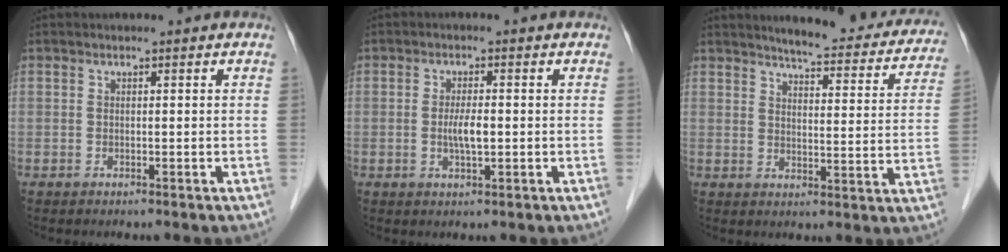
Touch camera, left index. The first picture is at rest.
{"total": 3.1, "force": [-0.3, 0.6, 3.0], "torque": [-0.062, -0.002, -0.005]}
{"total": 17.6, "force": [16.0, 3.1, 6.6], "torque": [-0.065, -0.035, 0.178]}